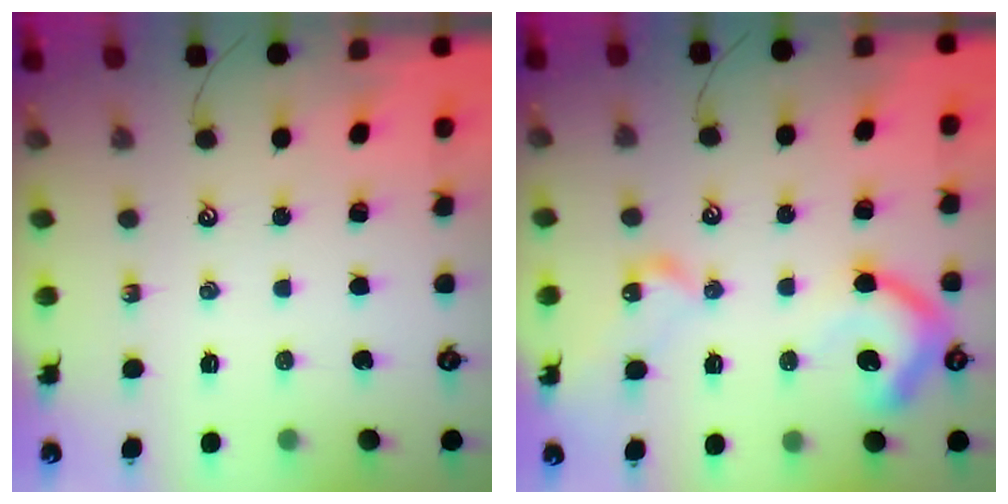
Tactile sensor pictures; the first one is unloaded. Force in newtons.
{"total": 14.6, "press": 14.5, "slide": 1.5}